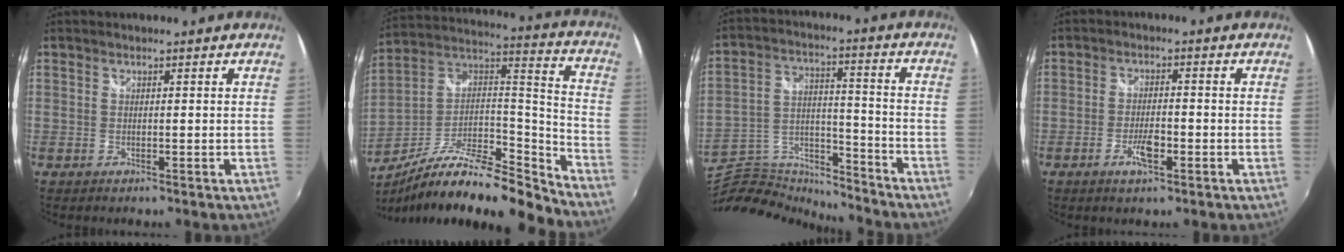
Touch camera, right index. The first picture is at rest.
{"total": 20.4, "force": [-15.9, 3.8, 12.2], "torque": [-0.200, 0.003, -0.286]}
{"total": 18.8, "force": [-17.2, 4.8, 5.9], "torque": [-0.126, 0.010, -0.290]}
{"total": 4.5, "force": [-2.0, 1.5, 3.8], "torque": [-0.080, -0.003, -0.037]}